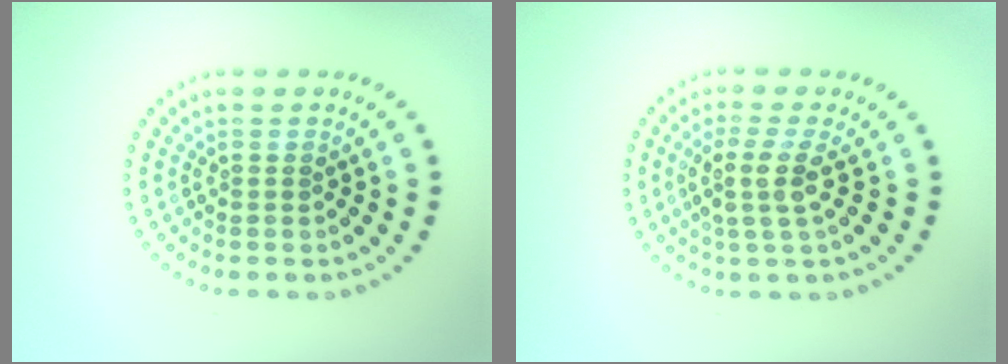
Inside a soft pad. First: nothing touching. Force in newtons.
{"total": 3.1, "press": 2.4, "slide": 2.0}